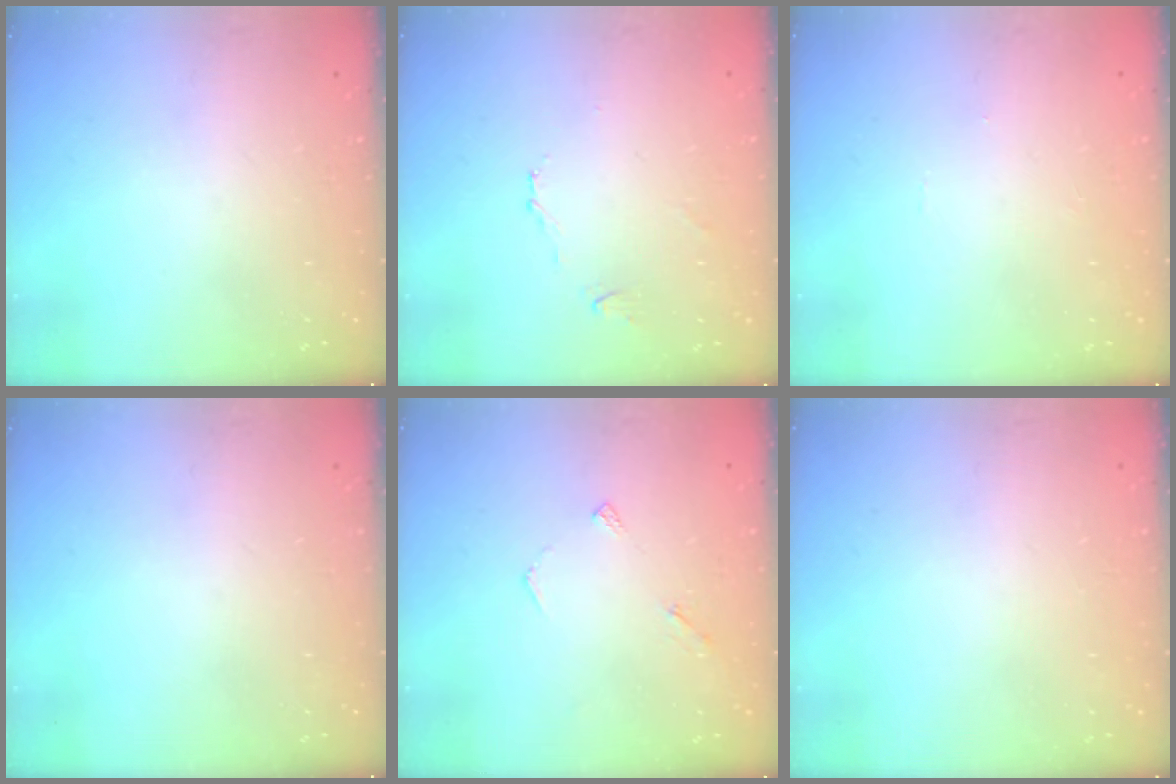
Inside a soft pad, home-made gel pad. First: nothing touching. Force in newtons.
{"total": 2.7, "press": 2.6, "slide": 0.6}
{"total": 0.0}
{"total": 0.0}
{"total": 3.3, "press": 3.3, "slide": 0.3}
{"total": 1.4, "press": 1.4, "slide": 0.1}